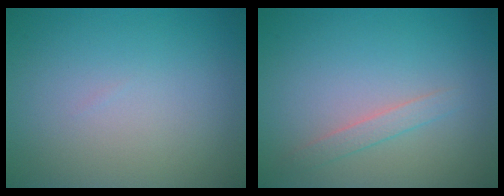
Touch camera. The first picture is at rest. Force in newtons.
{"total": 1.4, "press": 1.4, "slide": 0.0}